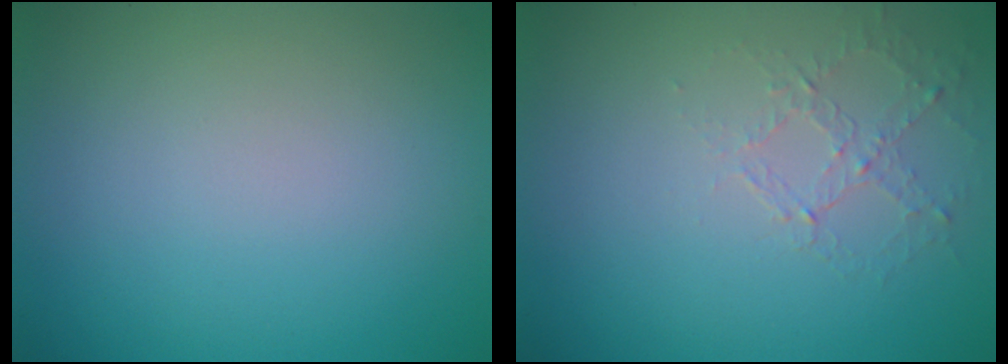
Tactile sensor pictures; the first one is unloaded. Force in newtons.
{"total": 1.1, "press": 0.5, "slide": 1.0}